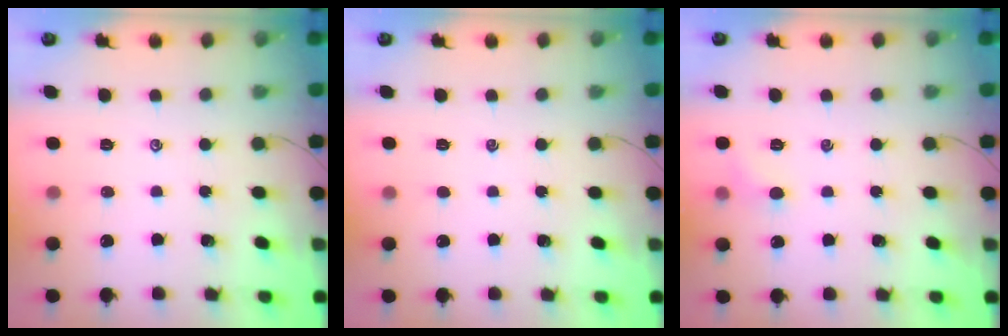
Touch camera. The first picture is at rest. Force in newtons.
{"total": 0.0}
{"total": 4.7, "press": 4.6, "slide": 1.1}